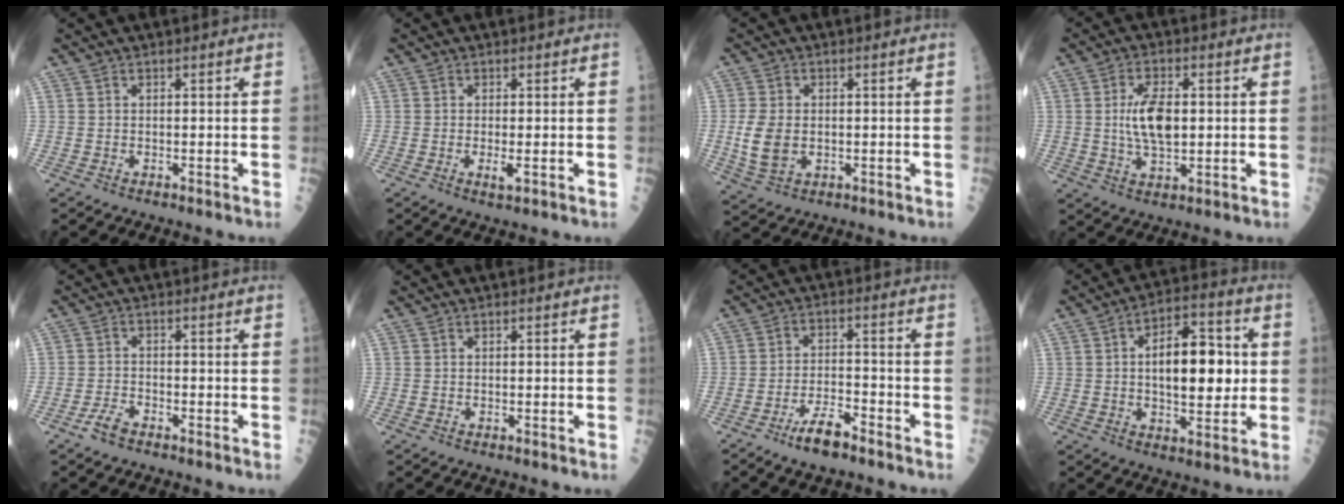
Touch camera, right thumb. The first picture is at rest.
{"total": 2.0, "force": [-0.5, 0.5, 1.9], "torque": [-0.038, -0.005, -0.009]}
{"total": 6.9, "force": [-0.5, 4.6, 5.1], "torque": [-0.098, -0.002, -0.003]}
{"total": 8.7, "force": [0.7, 4.1, 7.7], "torque": [-0.137, -0.003, 0.014]}
{"total": 3.0, "force": [-2.2, 1.1, 1.7], "torque": [-0.034, 0.015, -0.042]}
{"total": 0.0}
{"total": 6.7, "force": [-4.7, 1.9, 4.4], "torque": [-0.079, 0.030, -0.082]}
{"total": 15.1, "force": [1.1, 7.4, 13.1], "torque": [-0.168, 0.015, 0.015]}